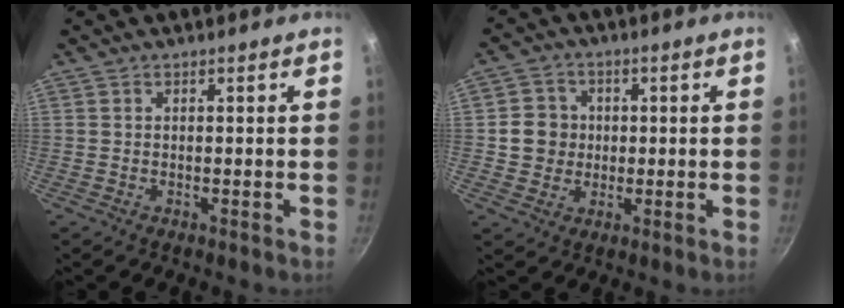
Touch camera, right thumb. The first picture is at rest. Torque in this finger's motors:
{"motor_torque": [-0.12, 0.22, 0.59, -0.57, 0.09]}